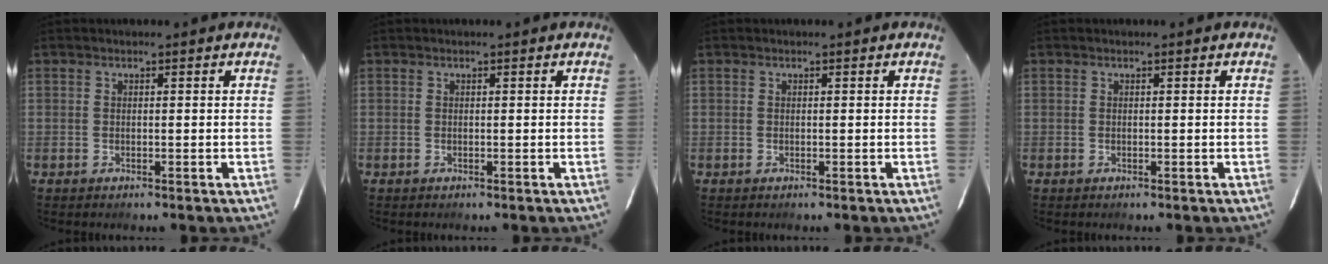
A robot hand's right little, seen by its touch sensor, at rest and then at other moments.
{"total": 0.0}
{"total": 0.0}
{"total": 0.0}